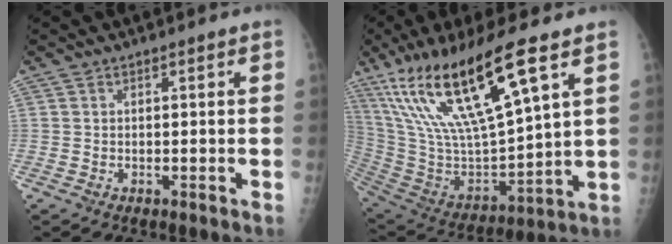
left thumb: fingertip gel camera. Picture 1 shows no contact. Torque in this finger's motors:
{"motor_torque": [1.10, 1.06, 1.66, -1.11, 0.80]}